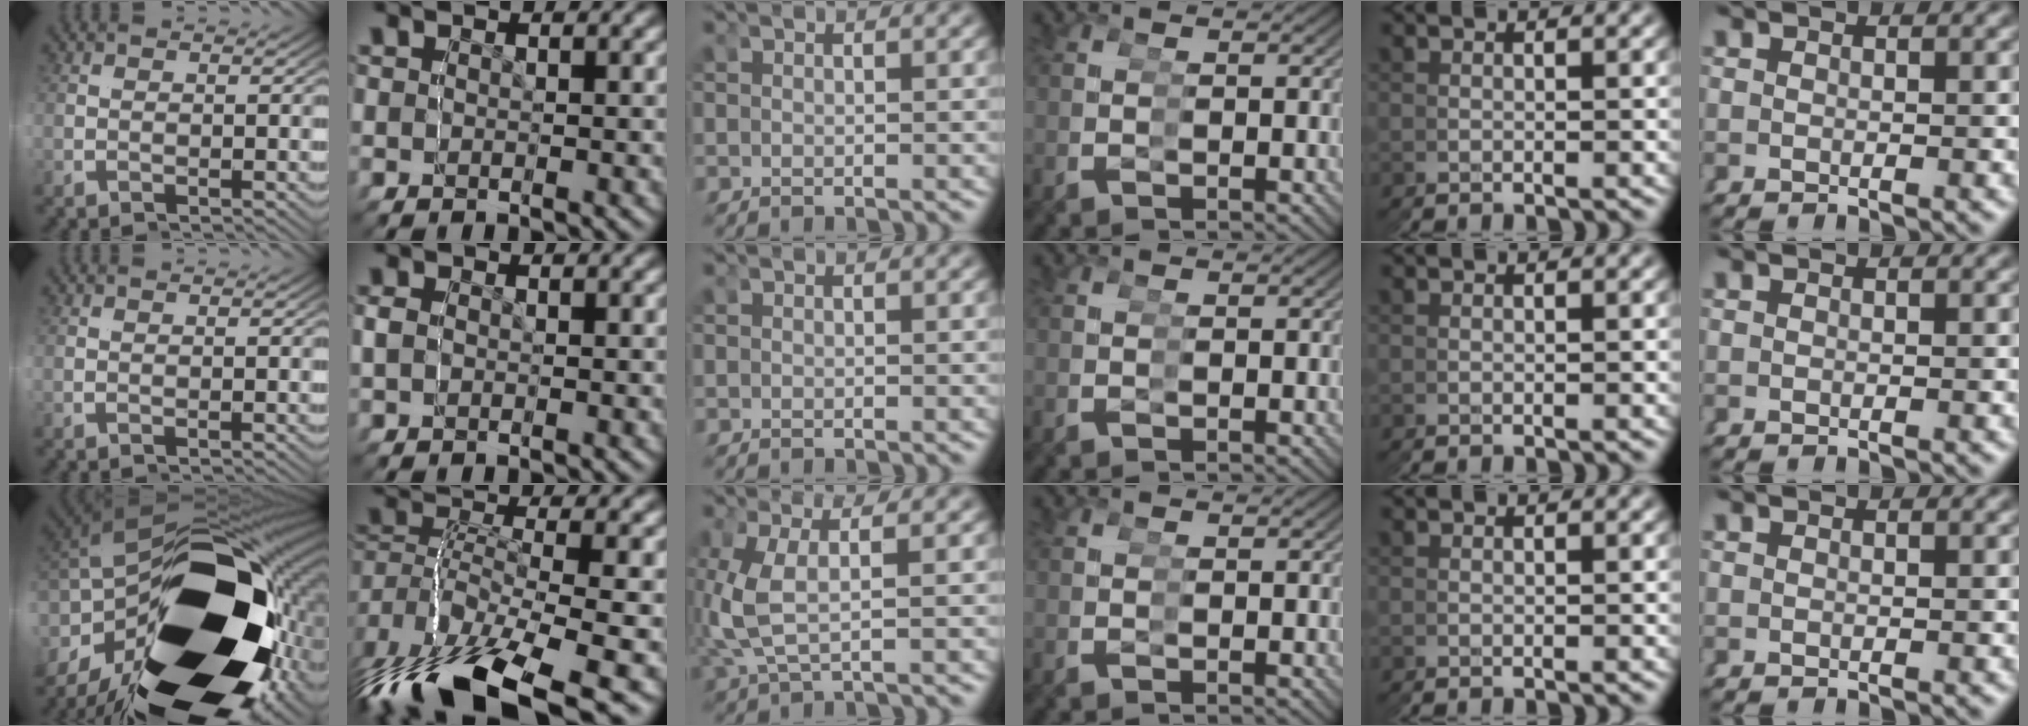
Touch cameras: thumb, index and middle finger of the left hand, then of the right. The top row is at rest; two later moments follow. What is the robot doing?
{"motion": "grasp_and_lifting", "object": "glasses"}